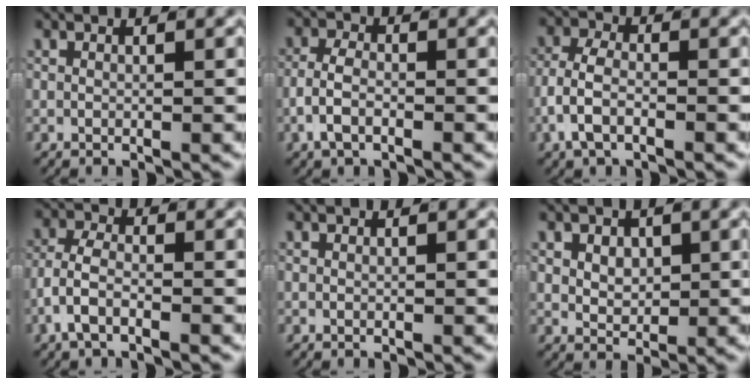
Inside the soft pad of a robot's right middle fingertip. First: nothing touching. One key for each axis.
{"total": 2.9, "fx": -1.1, "fy": 1.6, "fz": 2.2, "tx": -0.040, "ty": 0.001, "tz": -0.025}
{"total": 4.0, "fx": -1.4, "fy": 2.3, "fz": 2.9, "tx": -0.057, "ty": -0.002, "tz": -0.028}
{"total": 3.5, "fx": -1.6, "fy": 1.8, "fz": 2.6, "tx": -0.052, "ty": -0.002, "tz": -0.032}
{"total": 0.0}
{"total": 2.6, "fx": 0.5, "fy": 2.0, "fz": 1.7, "tx": -0.031, "ty": -0.020, "tz": 0.024}